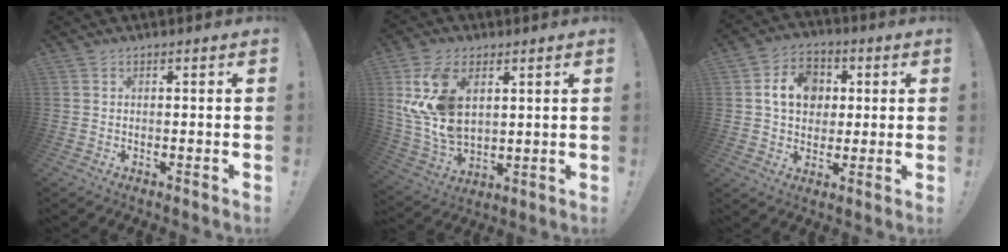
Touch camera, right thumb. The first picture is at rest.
{"total": 15.7, "force": [5.5, 10.0, 10.8], "torque": [-0.230, -0.023, 0.104]}
{"total": 11.9, "force": [2.8, 9.6, 6.4], "torque": [-0.096, 0.006, 0.058]}